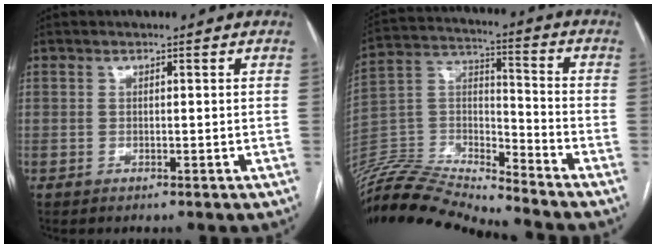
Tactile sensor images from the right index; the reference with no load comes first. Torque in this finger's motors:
{"motor_torque": [-0.22, -1.22, -0.56, -0.21]}